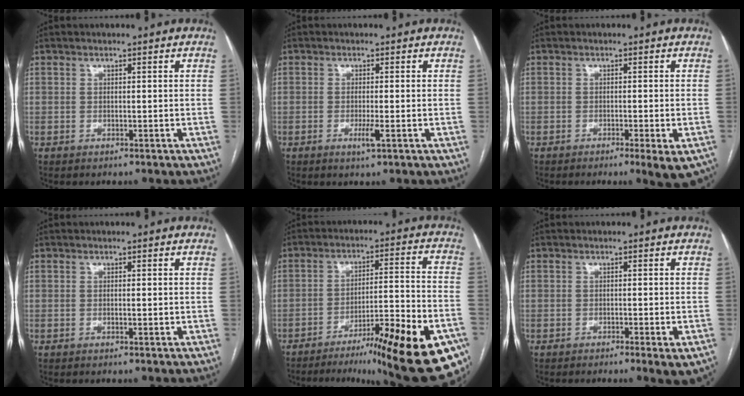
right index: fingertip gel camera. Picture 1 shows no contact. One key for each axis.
{"total": 2.2, "fx": -0.9, "fy": -0.1, "fz": 2.0, "tx": -0.038, "ty": -0.005, "tz": -0.015}
{"total": 4.7, "fx": -2.5, "fy": 0.6, "fz": 3.9, "tx": -0.042, "ty": -0.009, "tz": -0.032}
{"total": 1.0, "fx": -0.2, "fy": 0.2, "fz": 0.9, "tx": -0.016, "ty": -0.001, "tz": -0.001}
{"total": 24.8, "fx": -15.6, "fy": 3.4, "fz": 18.9, "tx": -0.173, "ty": 0.005, "tz": -0.220}
{"total": 3.4, "fx": -1.7, "fy": 0.4, "fz": 2.9, "tx": -0.034, "ty": -0.008, "tz": -0.021}